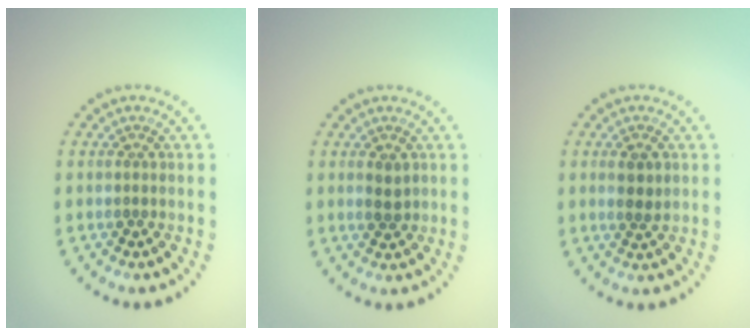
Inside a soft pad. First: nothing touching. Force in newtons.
{"total": 1.6, "press": 1.5, "slide": 0.2}
{"total": 2.0, "press": 2.0, "slide": 0.5}